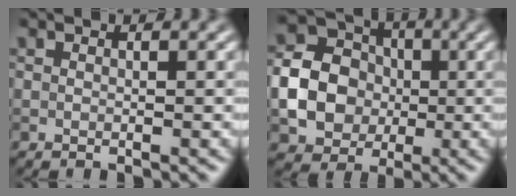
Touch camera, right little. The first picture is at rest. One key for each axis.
{"total": 6.8, "fx": -0.9, "fy": 5.7, "fz": 3.6, "tx": -0.071, "ty": 0.007, "tz": -0.028}